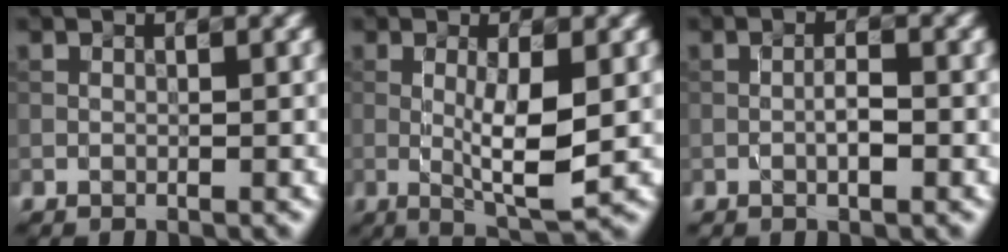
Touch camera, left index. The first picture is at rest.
{"total": 5.1, "force": [-0.2, 1.0, 5.0], "torque": [-0.088, -0.007, 0.001]}
{"total": 1.8, "force": [-0.5, 0.5, 1.7], "torque": [-0.031, 0.001, -0.010]}